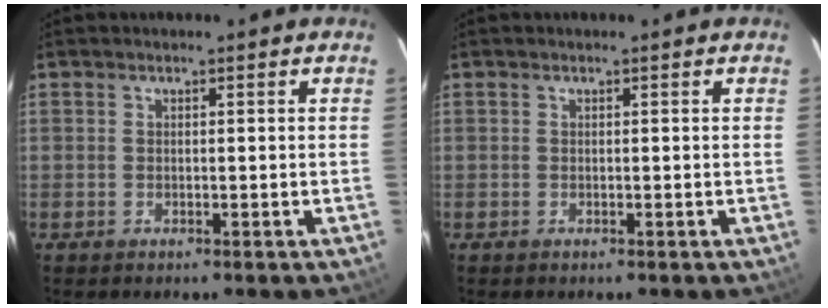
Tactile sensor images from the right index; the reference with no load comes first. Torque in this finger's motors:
{"motor_torque": [0.00, 0.00, 0.00, -0.01]}